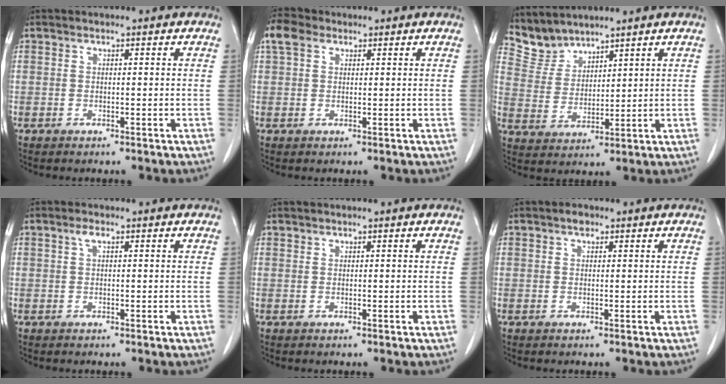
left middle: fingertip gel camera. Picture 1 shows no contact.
{"total": 3.6, "force": [1.9, 2.4, 1.9], "torque": [-0.048, 0.021, 0.042]}
{"total": 5.3, "force": [5.1, 1.1, -0.4], "torque": [-0.002, 0.006, 0.120]}
{"total": 1.5, "force": [0.7, 0.5, 1.2], "torque": [-0.026, 0.007, 0.014]}
{"total": 0.0}
{"total": 1.0, "force": [0.6, 0.6, 0.5], "torque": [-0.010, 0.001, 0.009]}